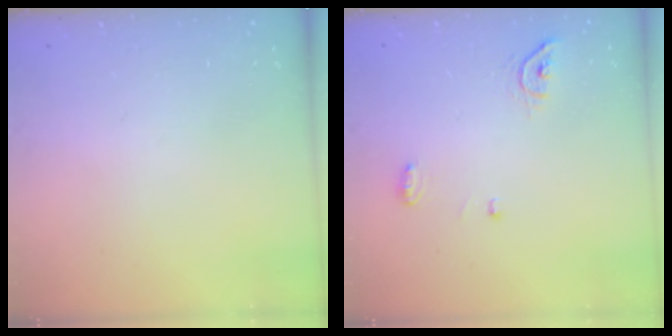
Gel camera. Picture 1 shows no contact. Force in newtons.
{"total": 5.2, "press": 5.2, "slide": 0.1}